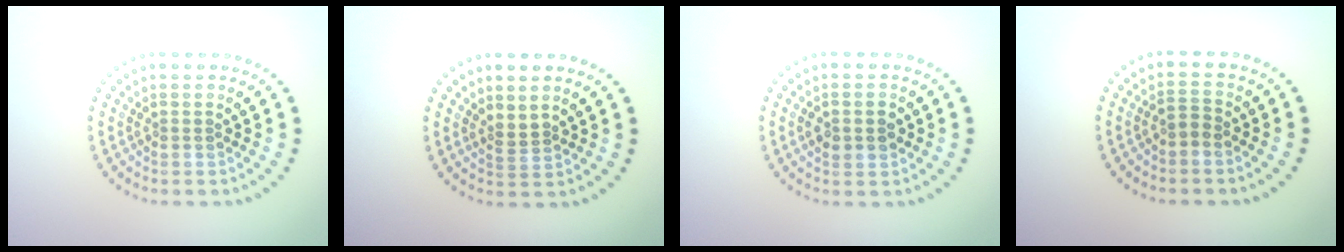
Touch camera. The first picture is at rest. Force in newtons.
{"total": 1.2, "press": 0.7, "slide": 1.0}
{"total": 2.7, "press": 2.7, "slide": 0.1}
{"total": 1.4, "press": 1.2, "slide": 0.6}